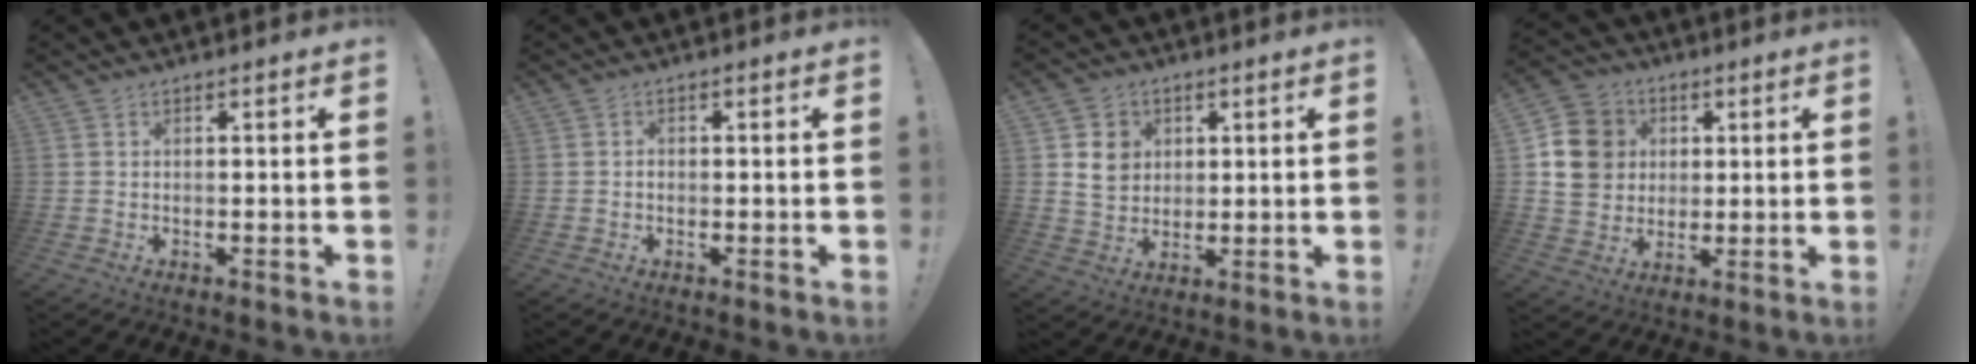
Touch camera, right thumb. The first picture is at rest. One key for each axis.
{"total": 0.7, "fx": -0.3, "fy": 0.7, "fz": 0.1, "tx": -0.010, "ty": 0.006, "tz": -0.004}
{"total": 7.6, "fx": 2.9, "fy": 6.8, "fz": 1.9, "tx": -0.018, "ty": -0.015, "tz": 0.057}
{"total": 14.4, "fx": 2.9, "fy": 12.8, "fz": 6.0, "tx": -0.077, "ty": 0.001, "tz": 0.066}